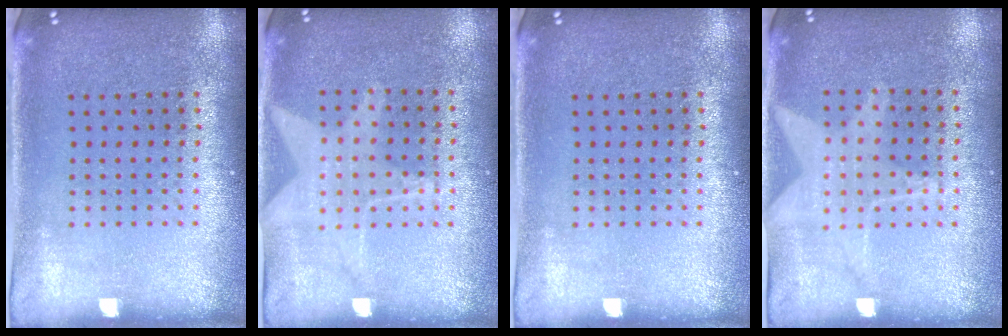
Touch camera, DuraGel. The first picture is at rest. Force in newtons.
{"total": 1.1, "press": 1.0, "slide": 0.4}
{"total": 0.0}
{"total": 1.1, "press": 1.0, "slide": 0.4}